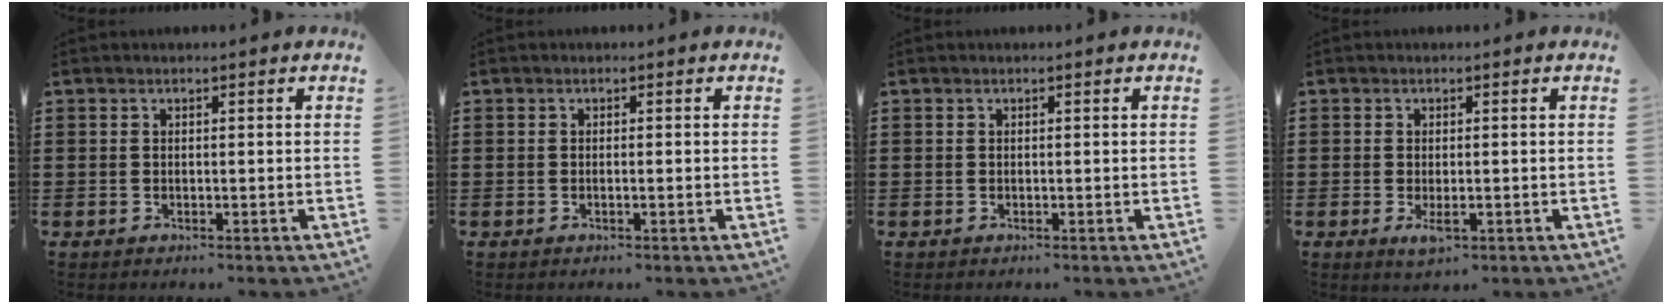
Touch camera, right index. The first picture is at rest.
{"total": 0.5, "force": [-0.2, 0.0, 0.5], "torque": [-0.008, -0.002, -0.004]}
{"total": 0.0}
{"total": 2.1, "force": [-0.6, 0.7, 1.9], "torque": [-0.040, -0.004, -0.013]}